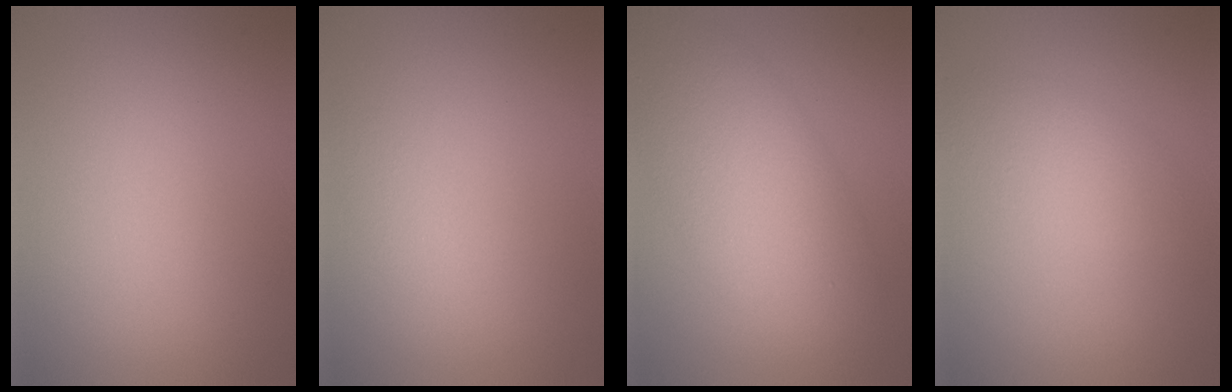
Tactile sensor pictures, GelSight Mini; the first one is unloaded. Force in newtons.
{"total": 1.1, "press": 1.1, "slide": 0.0}
{"total": 8.6, "press": 8.6, "slide": 0.6}
{"total": 2.6, "press": 2.6, "slide": 0.1}